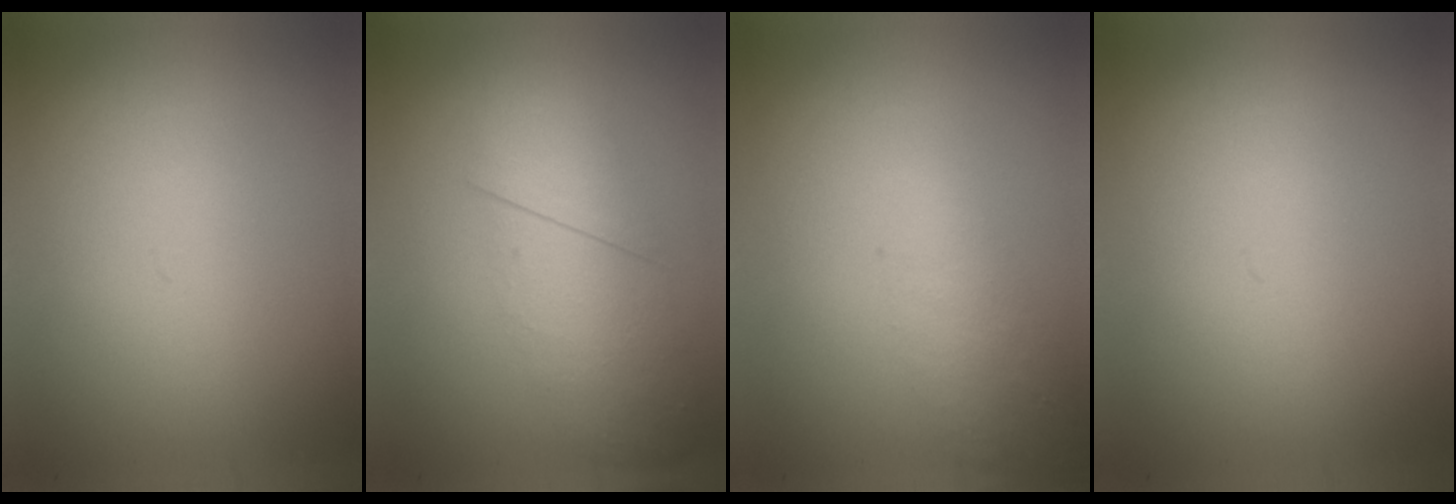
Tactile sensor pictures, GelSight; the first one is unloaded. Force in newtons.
{"total": 2.8}
{"total": 2.0}
{"total": 0.0}